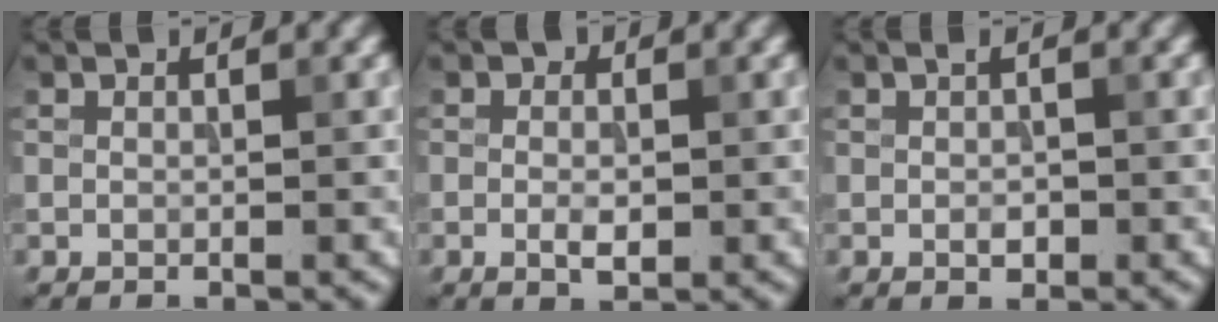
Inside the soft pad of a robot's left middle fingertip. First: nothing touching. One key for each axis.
{"total": 2.0, "fx": -0.2, "fy": 1.2, "fz": 1.6, "tx": -0.027, "ty": -0.001, "tz": -0.007}
{"total": 1.2, "fx": -0.2, "fy": 0.6, "fz": 1.0, "tx": -0.016, "ty": 0.000, "tz": -0.003}